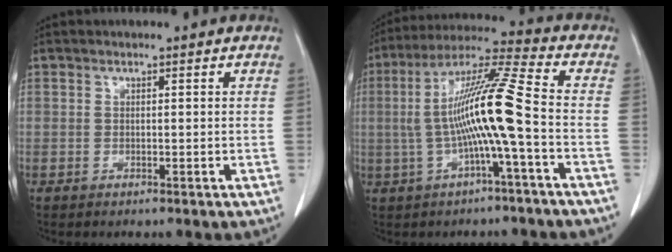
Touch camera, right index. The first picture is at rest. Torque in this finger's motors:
{"motor_torque": [2.12, -0.02, 1.05, 0.21]}